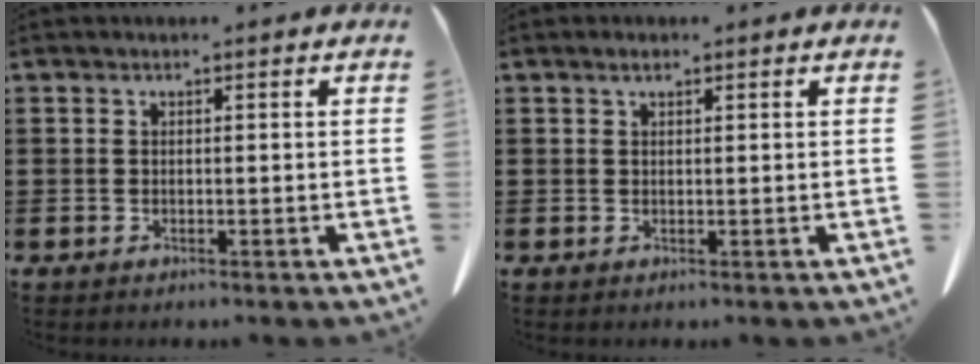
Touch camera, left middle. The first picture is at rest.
{"total": 1.1, "force": [0.7, 0.3, 0.8], "torque": [-0.017, 0.000, 0.013]}